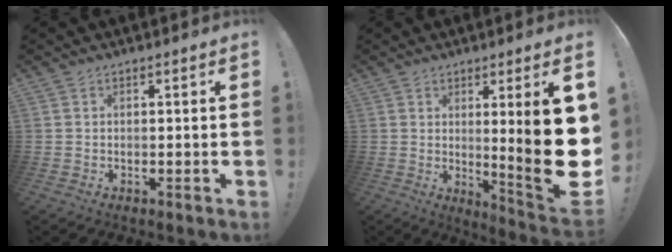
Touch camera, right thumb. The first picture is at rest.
{"total": 17.9, "force": [1.3, 1.2, 17.8], "torque": [-0.251, -0.031, 0.022]}